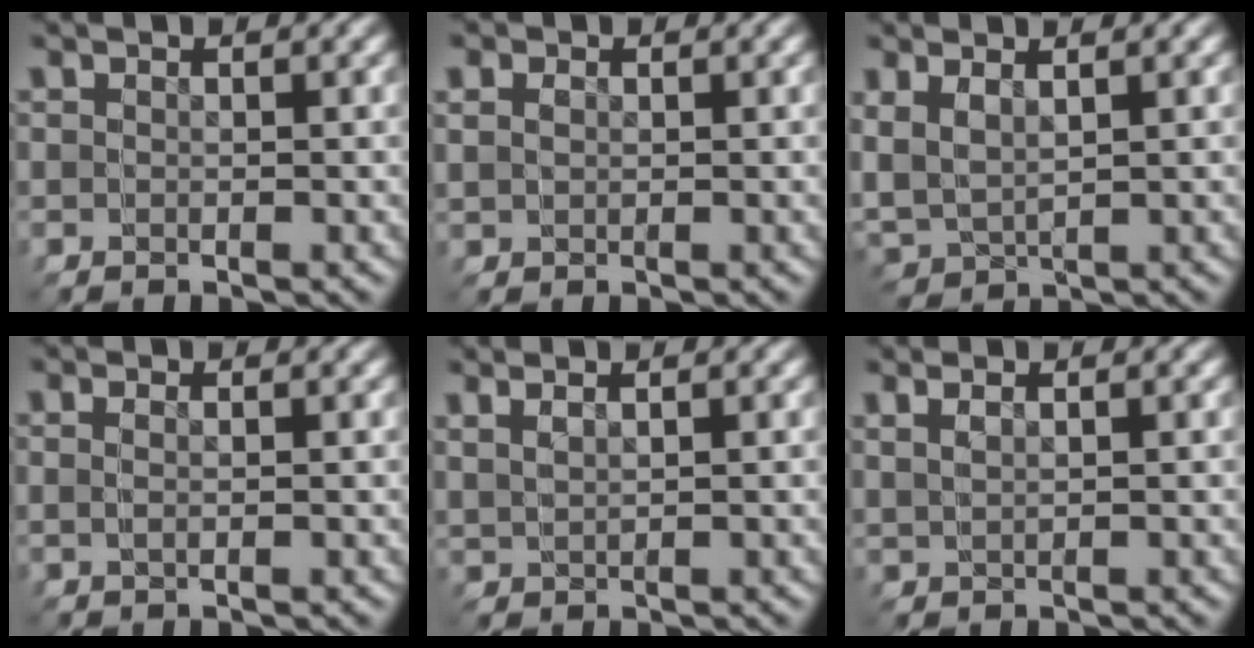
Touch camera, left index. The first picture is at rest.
{"total": 0.7, "force": [0.2, 0.7, 0.1], "torque": [0.006, -0.005, 0.005]}
{"total": 4.4, "force": [1.7, 3.6, 1.9], "torque": [-0.053, 0.003, 0.031]}
{"total": 1.9, "force": [-0.3, -1.9, -0.1], "torque": [0.006, 0.013, -0.008]}
{"total": 1.3, "force": [0.5, -1.2, 0.4], "torque": [0.006, 0.015, 0.008]}
{"total": 1.6, "force": [0.3, -1.5, 0.3], "torque": [0.009, 0.013, 0.005]}